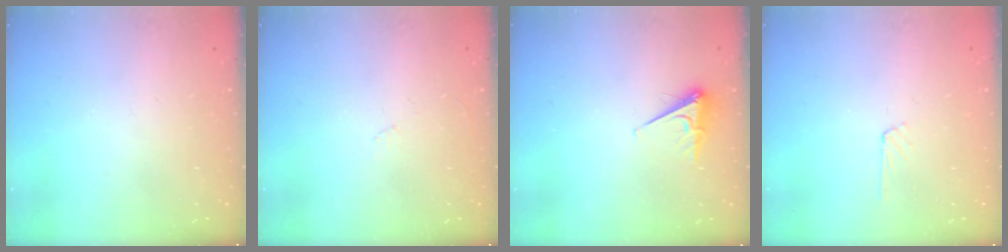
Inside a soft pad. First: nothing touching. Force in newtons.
{"total": 2.7, "press": 2.6, "slide": 0.4}
{"total": 5.0, "press": 5.0, "slide": 0.5}
{"total": 3.6, "press": 3.6, "slide": 0.4}